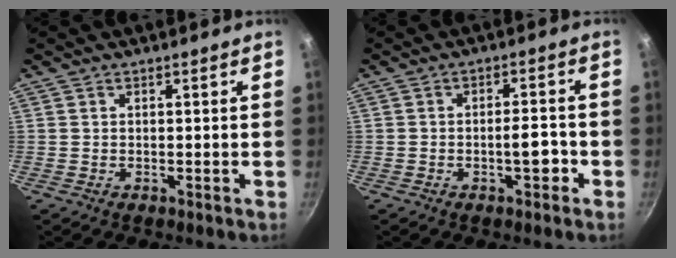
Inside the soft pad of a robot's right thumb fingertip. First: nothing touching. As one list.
[{"total": 4.5, "force": [-1.8, 1.7, 3.8], "torque": [-0.041, 0.020, -0.026]}]